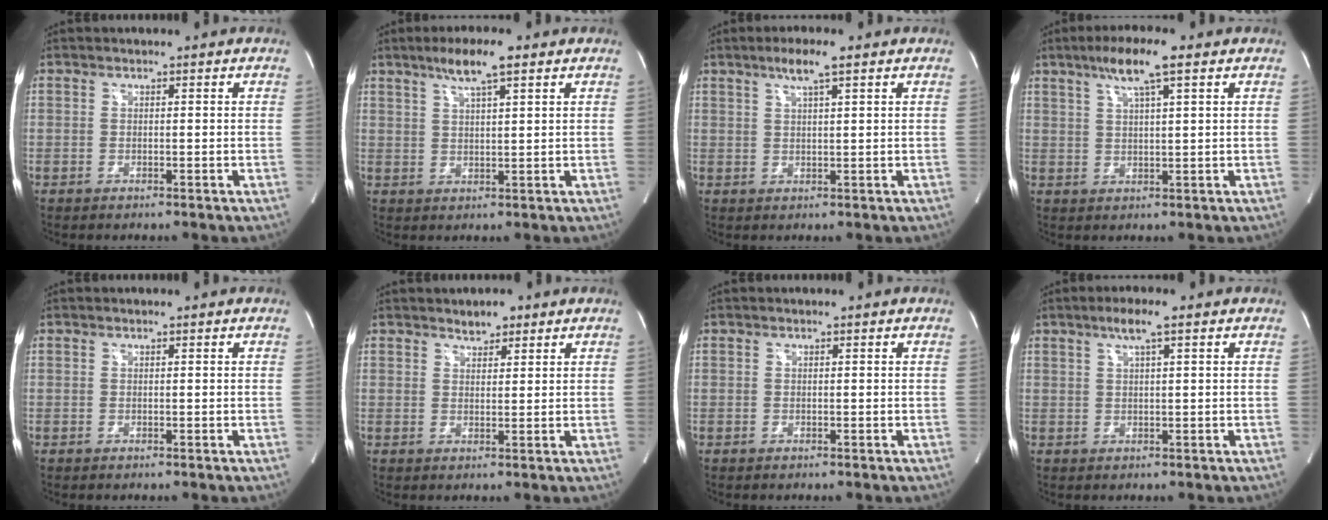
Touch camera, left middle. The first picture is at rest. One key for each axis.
{"total": 6.0, "fx": 3.8, "fy": 0.5, "fz": 4.6, "tx": -0.086, "ty": 0.008, "tz": 0.068}
{"total": 4.1, "fx": 2.5, "fy": 0.1, "fz": 3.2, "tx": -0.064, "ty": 0.004, "tz": 0.045}
{"total": 6.7, "fx": 3.9, "fy": 0.3, "fz": 5.5, "tx": -0.105, "ty": 0.011, "tz": 0.069}
{"total": 0.0}
{"total": 2.3, "fx": 1.8, "fy": 1.0, "fz": 0.9, "tx": -0.016, "ty": 0.001, "tz": 0.029}
{"total": 0.0}
{"total": 3.3, "fx": 1.9, "fy": 0.0, "fz": 2.8, "tx": -0.057, "ty": 0.005, "tz": 0.035}